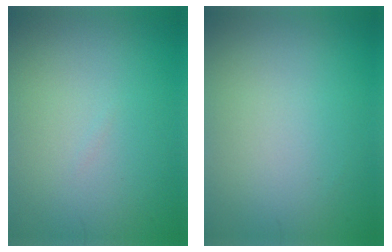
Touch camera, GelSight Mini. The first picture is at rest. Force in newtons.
{"total": 0.0}